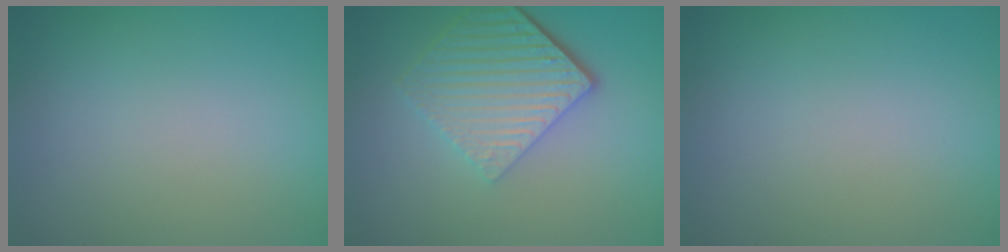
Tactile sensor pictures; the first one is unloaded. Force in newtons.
{"total": 6.0, "press": 4.2, "slide": 4.3}
{"total": 0.0}